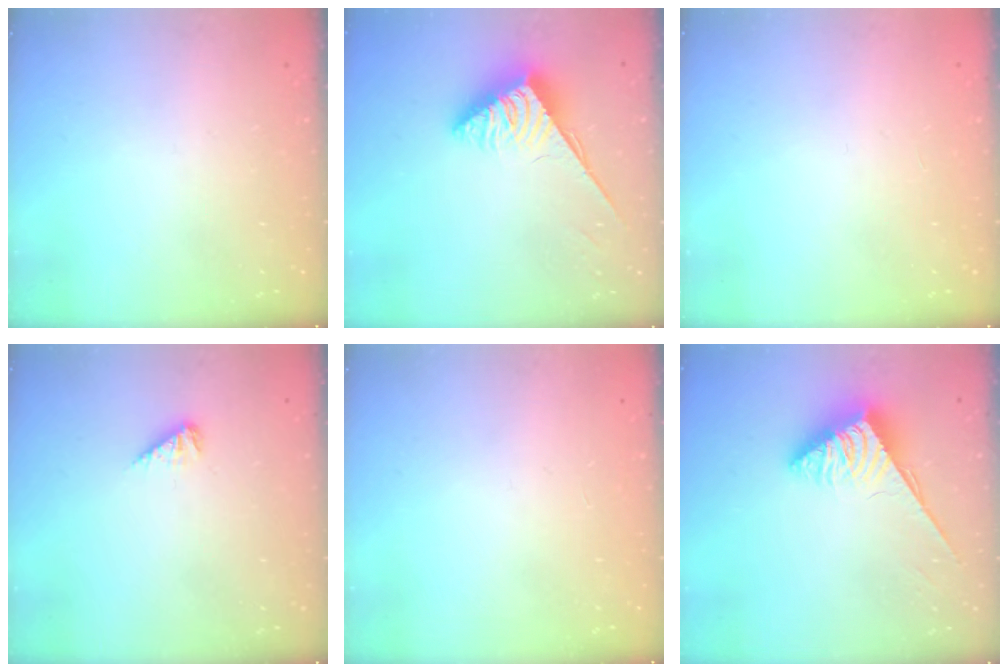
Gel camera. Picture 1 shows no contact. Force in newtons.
{"total": 4.0, "press": 3.9, "slide": 0.6}
{"total": 0.0}
{"total": 3.6, "press": 3.5, "slide": 0.6}
{"total": 0.0}
{"total": 3.8, "press": 3.8, "slide": 0.6}